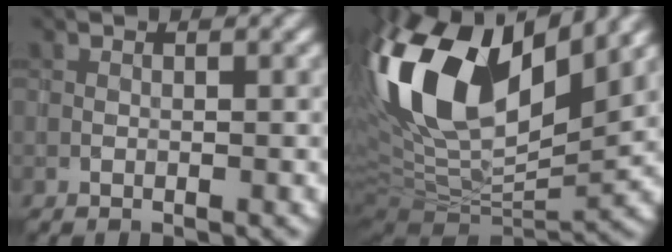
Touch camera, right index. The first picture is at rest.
{"total": 16.6, "force": [6.2, 7.8, 13.2], "torque": [-0.268, 0.029, 0.106]}